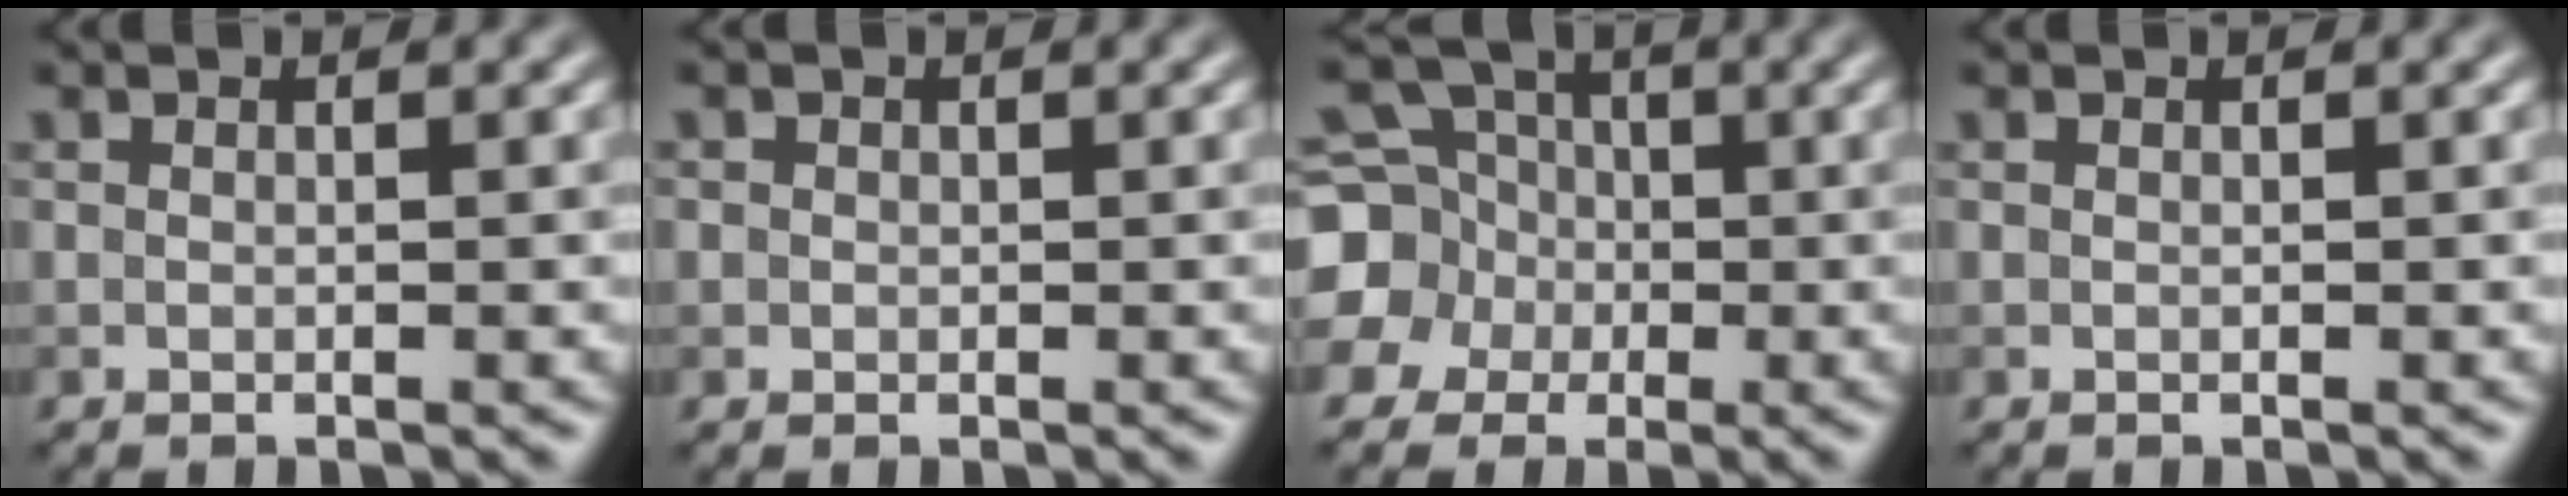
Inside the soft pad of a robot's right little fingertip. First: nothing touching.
{"total": 0.9, "force": [0.2, 0.9, 0.1], "torque": [0.007, -0.003, -0.002]}
{"total": 7.1, "force": [-0.9, 6.7, 2.4], "torque": [-0.062, 0.011, -0.049]}
{"total": 0.0}